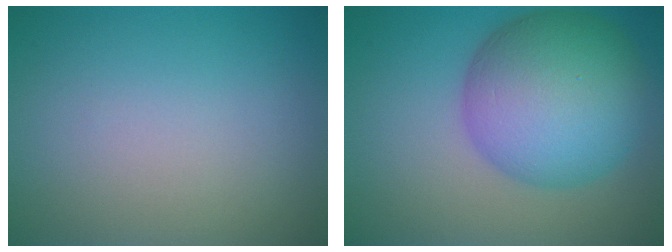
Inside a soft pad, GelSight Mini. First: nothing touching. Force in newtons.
{"total": 11.1, "press": 11.1, "slide": 0.3}